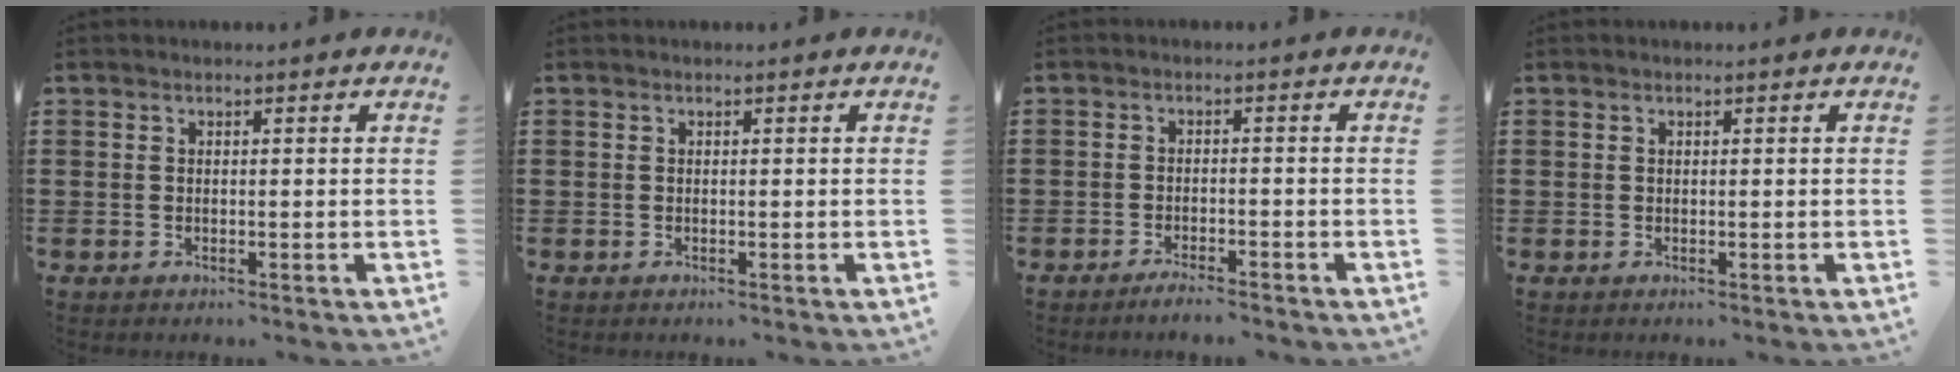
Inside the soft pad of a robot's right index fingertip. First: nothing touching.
{"total": 0.0}
{"total": 2.2, "force": [-2.0, -0.2, 0.7], "torque": [-0.013, -0.001, -0.039]}
{"total": 0.0}